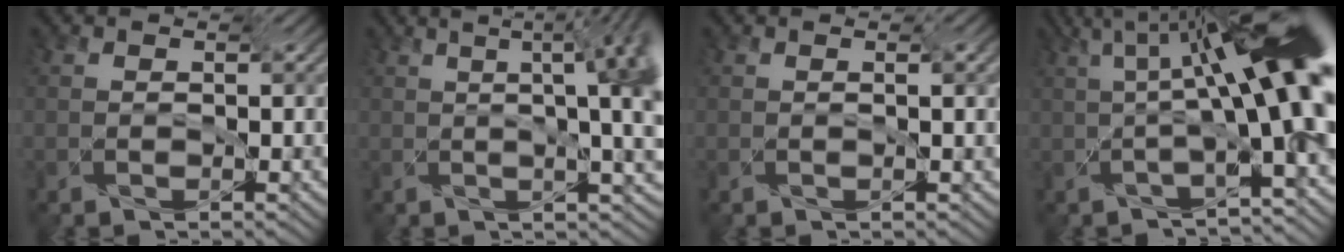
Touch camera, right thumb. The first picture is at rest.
{"total": 12.2, "force": [2.5, 4.2, 11.1], "torque": [-0.129, 0.040, 0.036]}
{"total": 1.7, "force": [0.5, 0.0, 1.6], "torque": [-0.023, 0.006, 0.007]}
{"total": 13.9, "force": [1.5, 3.5, 13.3], "torque": [-0.181, 0.045, 0.022]}